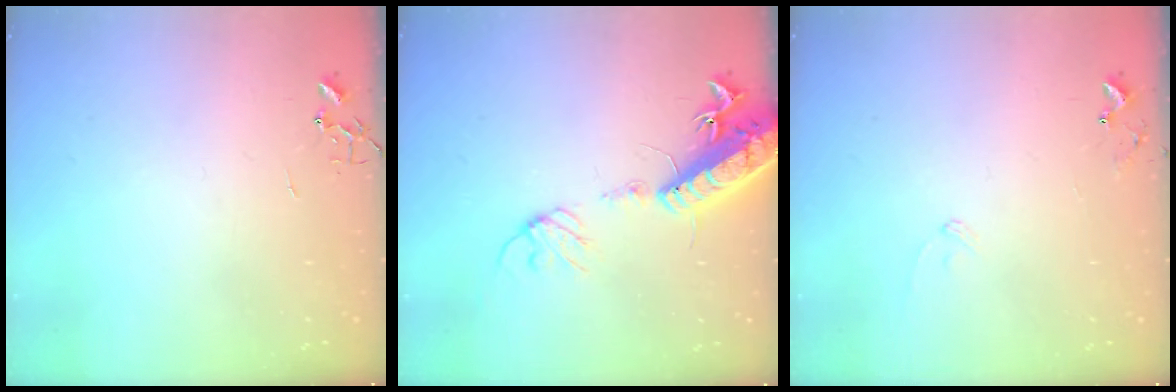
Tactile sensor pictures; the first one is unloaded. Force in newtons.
{"total": 17.2, "press": 16.7, "slide": 3.9}
{"total": 7.8, "press": 7.7, "slide": 0.5}